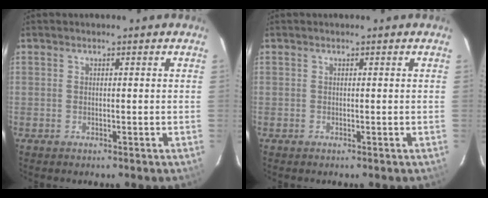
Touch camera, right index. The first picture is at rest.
{"total": 0.0}